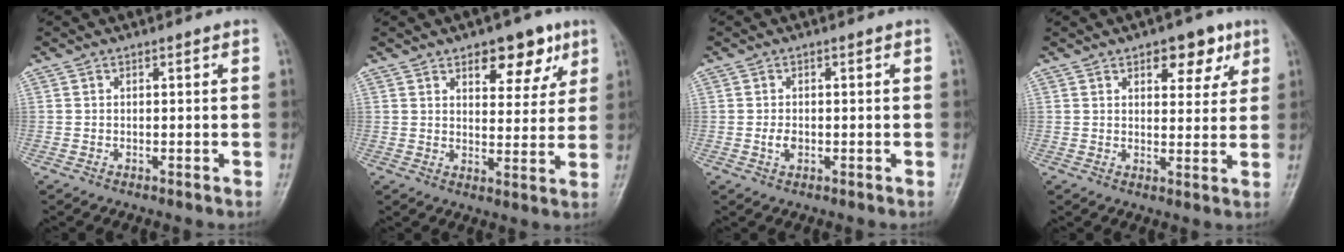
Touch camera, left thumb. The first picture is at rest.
{"total": 9.5, "force": [5.3, 5.0, 6.1], "torque": [-0.044, -0.024, 0.072]}
{"total": 1.9, "force": [-0.5, 1.2, 1.3], "torque": [-0.021, 0.001, -0.009]}
{"total": 7.2, "force": [3.9, 3.9, 4.7], "torque": [-0.028, -0.015, 0.048]}